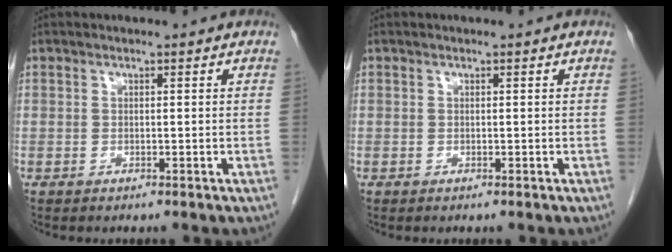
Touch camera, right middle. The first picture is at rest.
{"total": 0.0}